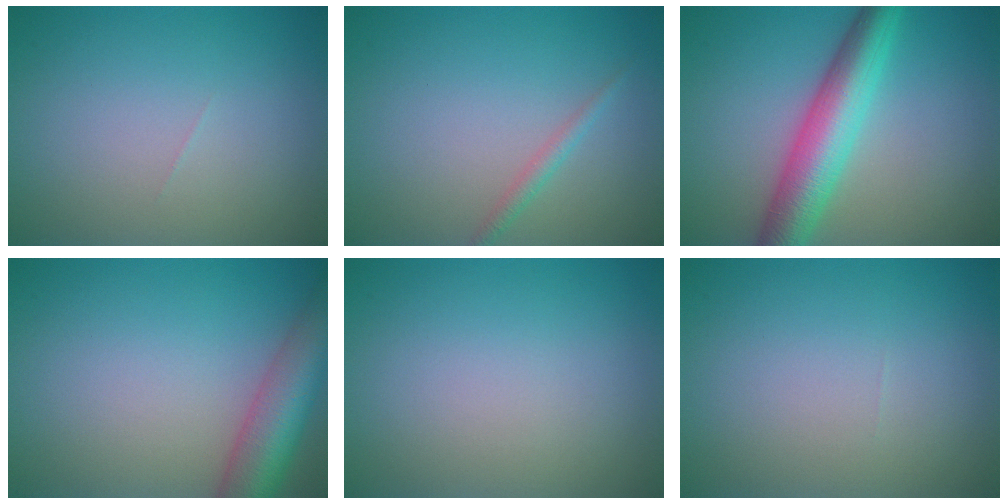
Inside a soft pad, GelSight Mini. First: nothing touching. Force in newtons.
{"total": 1.2, "press": 1.2, "slide": 0.0}
{"total": 6.8, "press": 6.8, "slide": 0.1}
{"total": 7.2, "press": 7.2, "slide": 0.4}
{"total": 0.0}
{"total": 0.0}